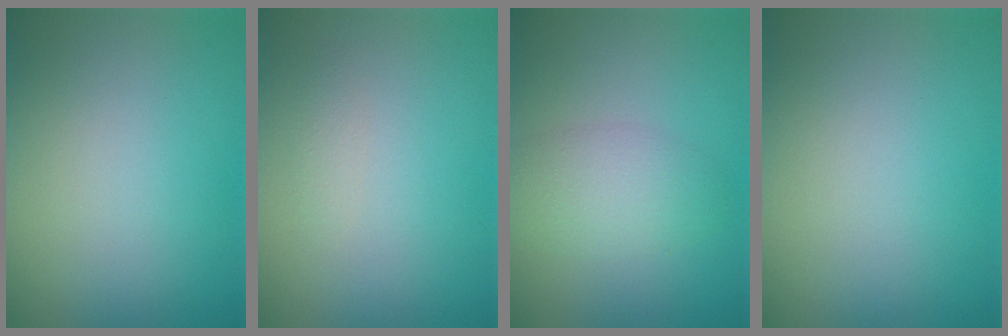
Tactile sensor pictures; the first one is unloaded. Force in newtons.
{"total": 0.7, "press": 0.7, "slide": 0.0}
{"total": 3.5, "press": 3.5, "slide": 0.2}
{"total": 0.0}